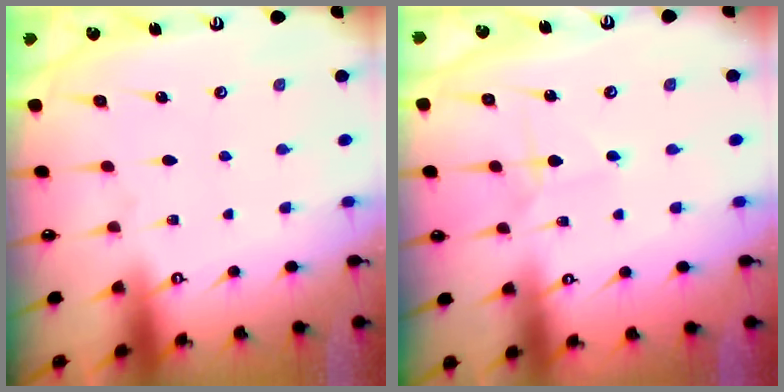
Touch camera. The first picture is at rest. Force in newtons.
{"total": 1.6, "press": 1.6, "slide": 0.0}